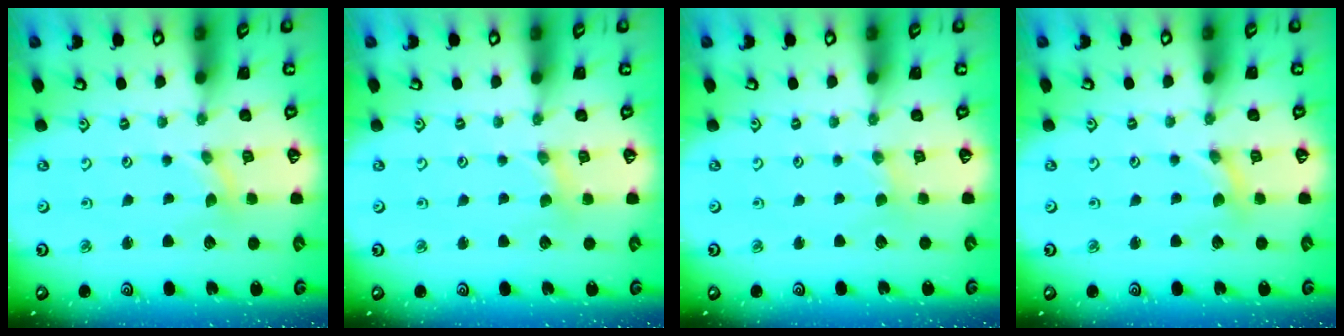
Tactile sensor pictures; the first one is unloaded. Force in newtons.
{"total": 1.7, "press": 1.7, "slide": 0.2}
{"total": 0.0}
{"total": 0.0}